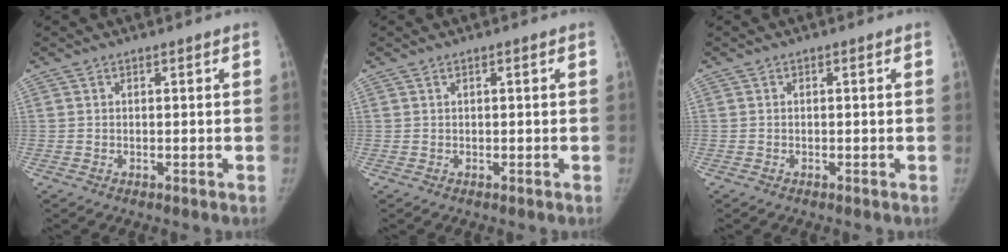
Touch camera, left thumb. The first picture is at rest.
{"total": 0.0}
{"total": 0.0}